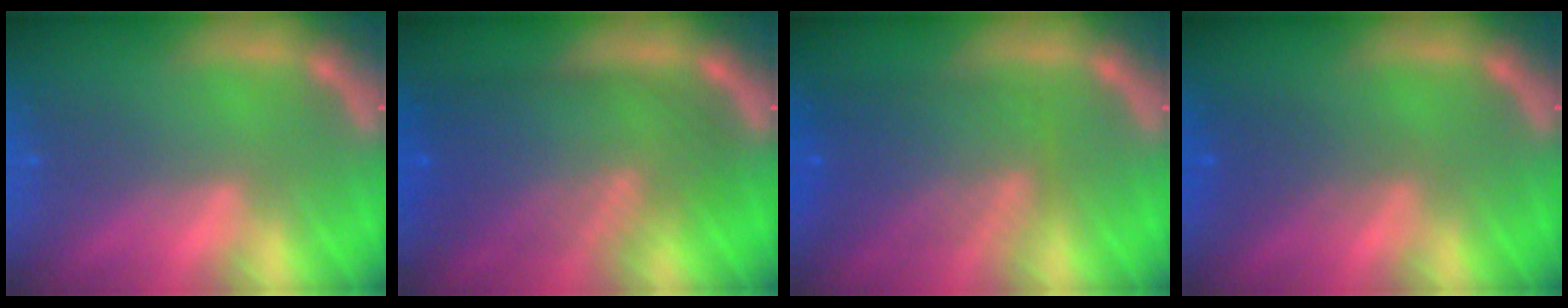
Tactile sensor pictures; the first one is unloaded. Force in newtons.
{"total": 9.6}
{"total": 7.0}
{"total": 2.5}